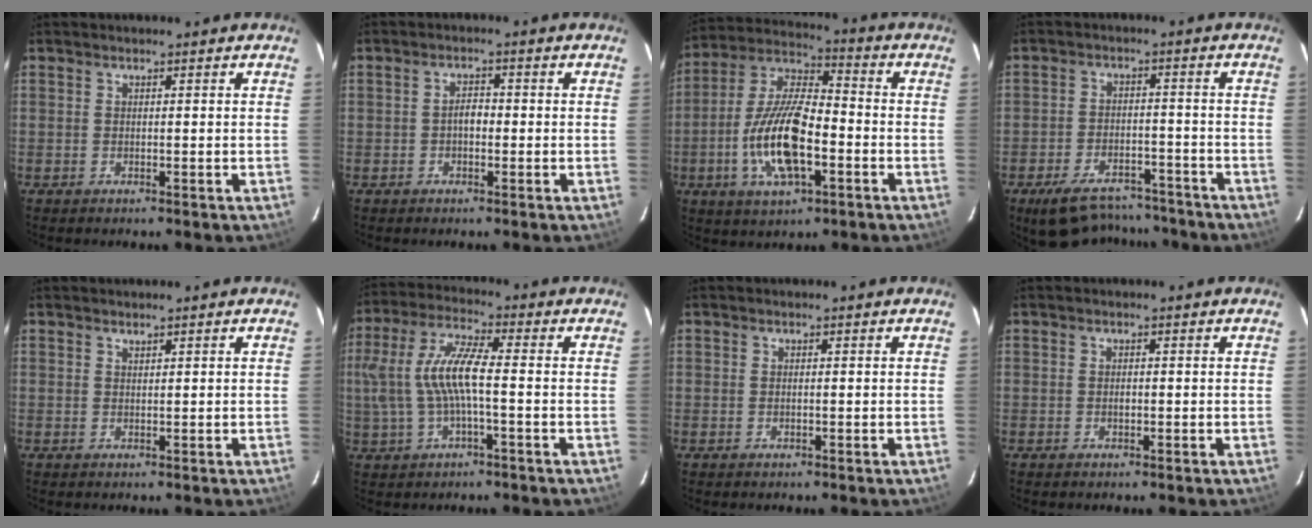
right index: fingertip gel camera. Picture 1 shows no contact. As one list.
[{"total": 2.1, "force": [-0.5, 1.3, 1.6], "torque": [-0.030, 0.009, -0.010]}, {"total": 15.9, "force": [-4.6, 6.1, 14.0], "torque": [-0.291, -0.004, -0.088]}, {"total": 13.6, "force": [-11.0, 5.8, 5.5], "torque": [-0.120, 0.004, -0.150]}, {"total": 0.6, "force": [0.6, 0.1, 0.0], "torque": [-0.001, 0.001, 0.012]}, {"total": 11.0, "force": [-0.7, 2.8, 10.6], "torque": [-0.219, 0.008, -0.008]}, {"total": 0.5, "force": [0.0, 0.2, 0.4], "torque": [-0.010, 0.001, 0.000]}, {"total": 0.9, "force": [-0.2, 0.6, 0.7], "torque": [-0.011, 0.002, -0.002]}]